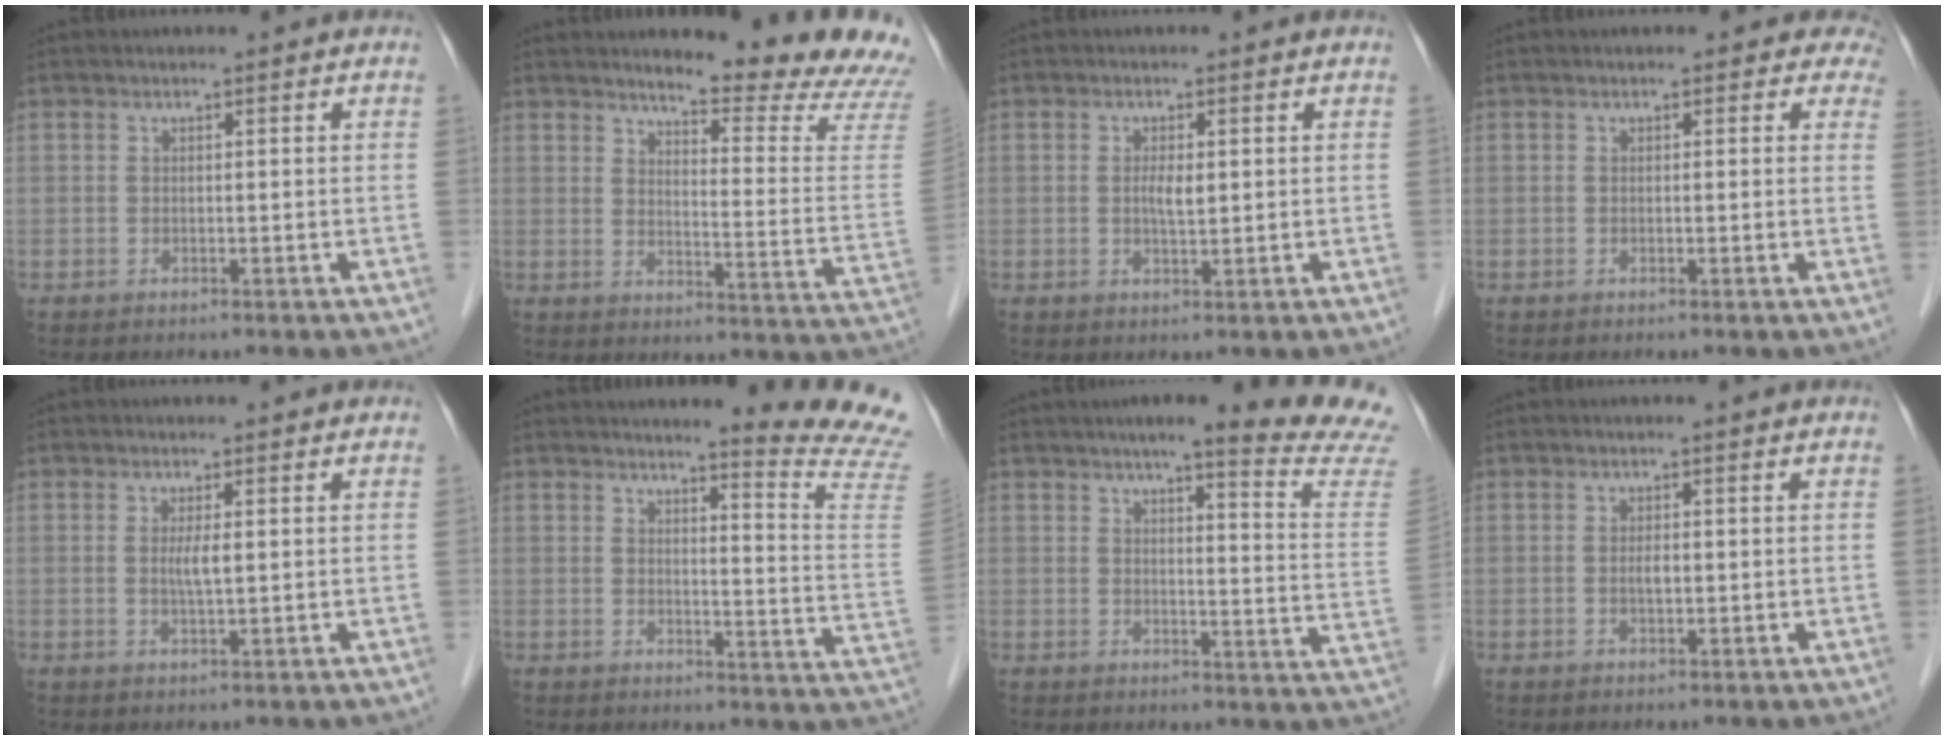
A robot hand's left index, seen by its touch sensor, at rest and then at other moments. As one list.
[{"total": 16.5, "force": [15.3, 0.3, 6.0], "torque": [-0.074, -0.108, 0.169]}, {"total": 2.3, "force": [0.2, 0.7, 2.2], "torque": [-0.043, -0.001, 0.005]}, {"total": 2.8, "force": [2.1, 1.7, 0.7], "torque": [0.019, -0.004, -0.003]}, {"total": 2.2, "force": [0.2, 0.2, 2.2], "torque": [-0.044, -0.002, 0.005]}, {"total": 13.8, "force": [13.1, -2.2, 3.7], "torque": [-0.045, -0.128, 0.131]}, {"total": 18.7, "force": [16.9, -0.3, 8.0], "torque": [-0.095, -0.077, 0.184]}, {"total": 1.3, "force": [-0.2, 0.5, 1.2], "torque": [-0.023, 0.001, -0.001]}]